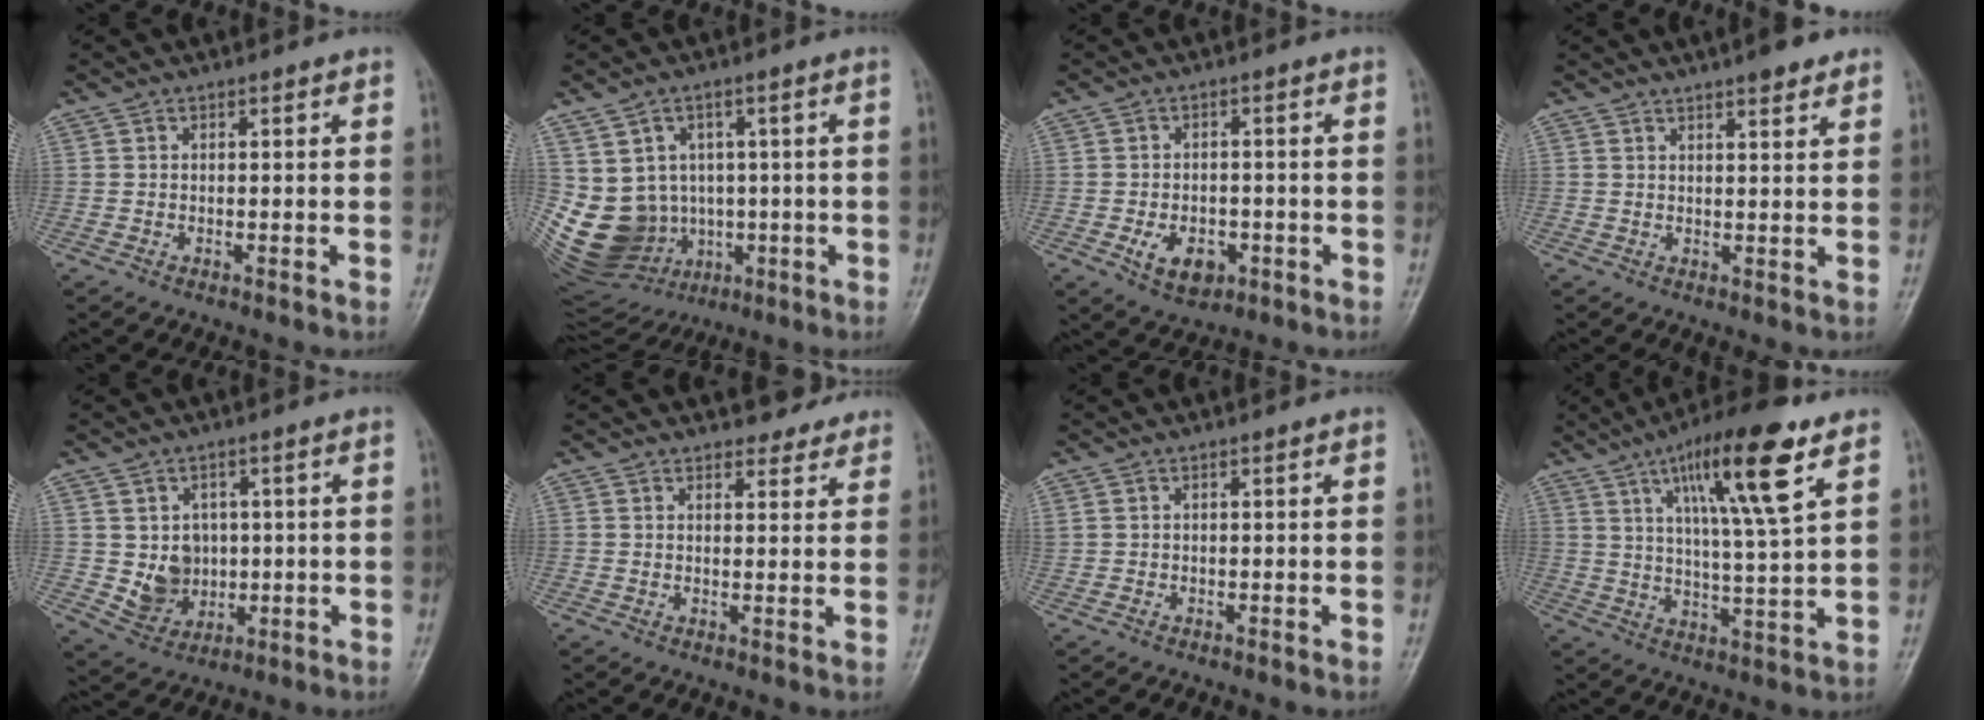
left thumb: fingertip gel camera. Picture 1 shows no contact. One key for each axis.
{"total": 18.7, "fx": -0.9, "fy": 16.1, "fz": 9.5, "tx": -0.200, "ty": 0.015, "tz": 0.019}
{"total": 6.5, "fx": -2.3, "fy": 4.4, "fz": 4.2, "tx": -0.053, "ty": 0.007, "tz": -0.030}
{"total": 4.7, "fx": 3.4, "fy": 1.2, "fz": 3.0, "tx": -0.030, "ty": -0.014, "tz": 0.045}
{"total": 7.1, "fx": 0.3, "fy": 6.2, "fz": 3.4, "tx": -0.021, "ty": -0.003, "tz": 0.019}
{"total": 4.5, "fx": 4.1, "fy": 1.7, "fz": 0.3, "tx": 0.026, "ty": -0.026, "tz": 0.040}
{"total": 0.6, "fx": 0.3, "fy": 0.4, "fz": 0.3, "tx": -0.010, "ty": 0.012, "tz": 0.009}
{"total": 15.6, "fx": 7.7, "fy": 2.4, "fz": 13.3, "tx": -0.216, "ty": -0.030, "tz": 0.126}